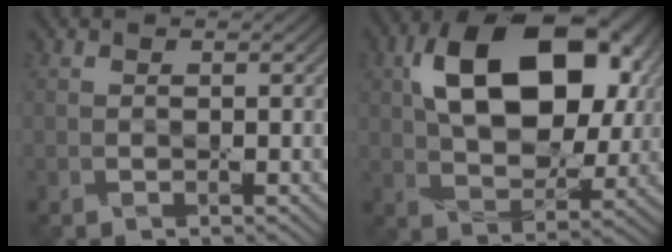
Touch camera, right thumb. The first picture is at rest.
{"total": 16.5, "force": [4.1, 10.2, 12.3], "torque": [-0.219, 0.014, 0.068]}